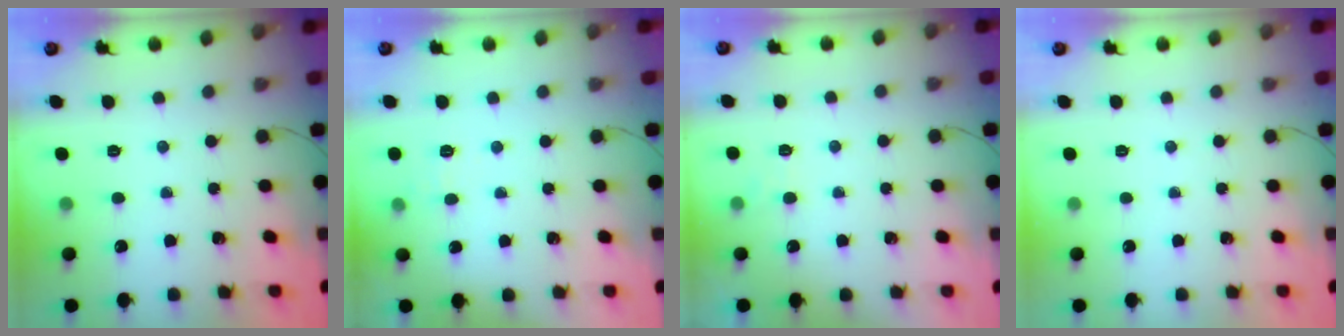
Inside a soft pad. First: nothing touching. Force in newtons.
{"total": 3.3, "press": 3.0, "slide": 1.4}
{"total": 4.2, "press": 4.1, "slide": 1.1}
{"total": 0.0}